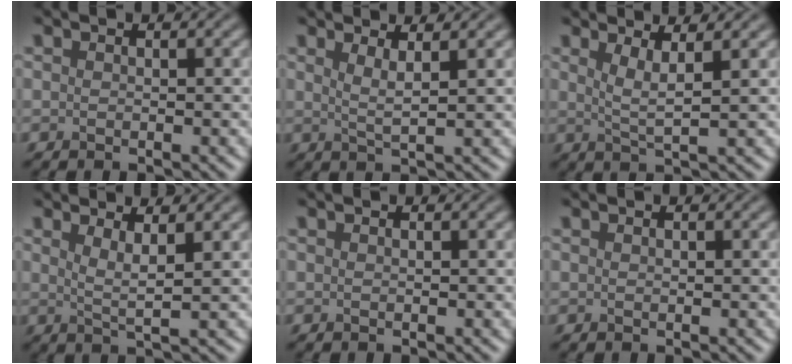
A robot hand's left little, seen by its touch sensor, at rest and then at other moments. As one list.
[{"total": 2.2, "force": [1.2, 0.5, 1.8], "torque": [-0.028, -0.004, 0.017]}, {"total": 2.7, "force": [1.2, 0.5, 2.4], "torque": [-0.037, -0.006, 0.023]}, {"total": 2.5, "force": [1.2, 0.5, 2.1], "torque": [-0.033, -0.006, 0.019]}, {"total": 0.0}, {"total": 0.0}]